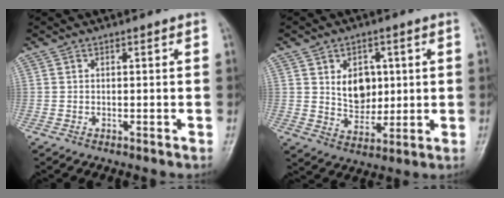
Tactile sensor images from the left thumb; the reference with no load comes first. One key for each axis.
{"total": 8.5, "fx": 1.9, "fy": 6.4, "fz": 5.3, "tx": -0.043, "ty": -0.013, "tz": 0.038}